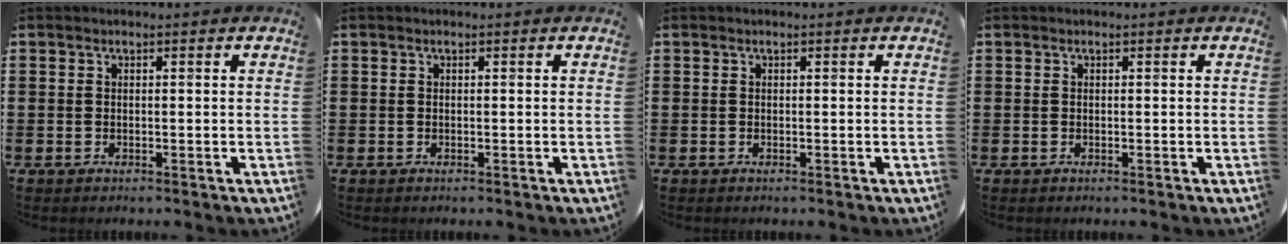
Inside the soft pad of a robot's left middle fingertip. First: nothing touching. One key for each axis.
{"total": 0.0}
{"total": 0.0}
{"total": 0.0}